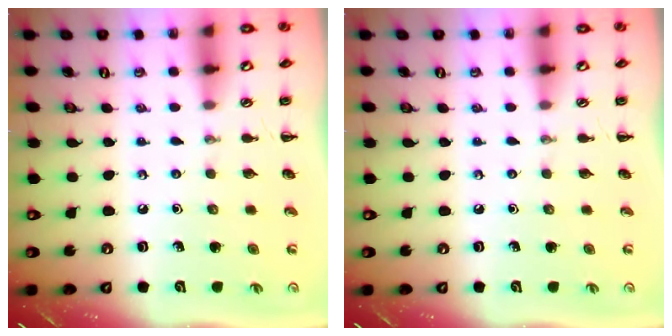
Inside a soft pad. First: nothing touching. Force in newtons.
{"total": 0.0}